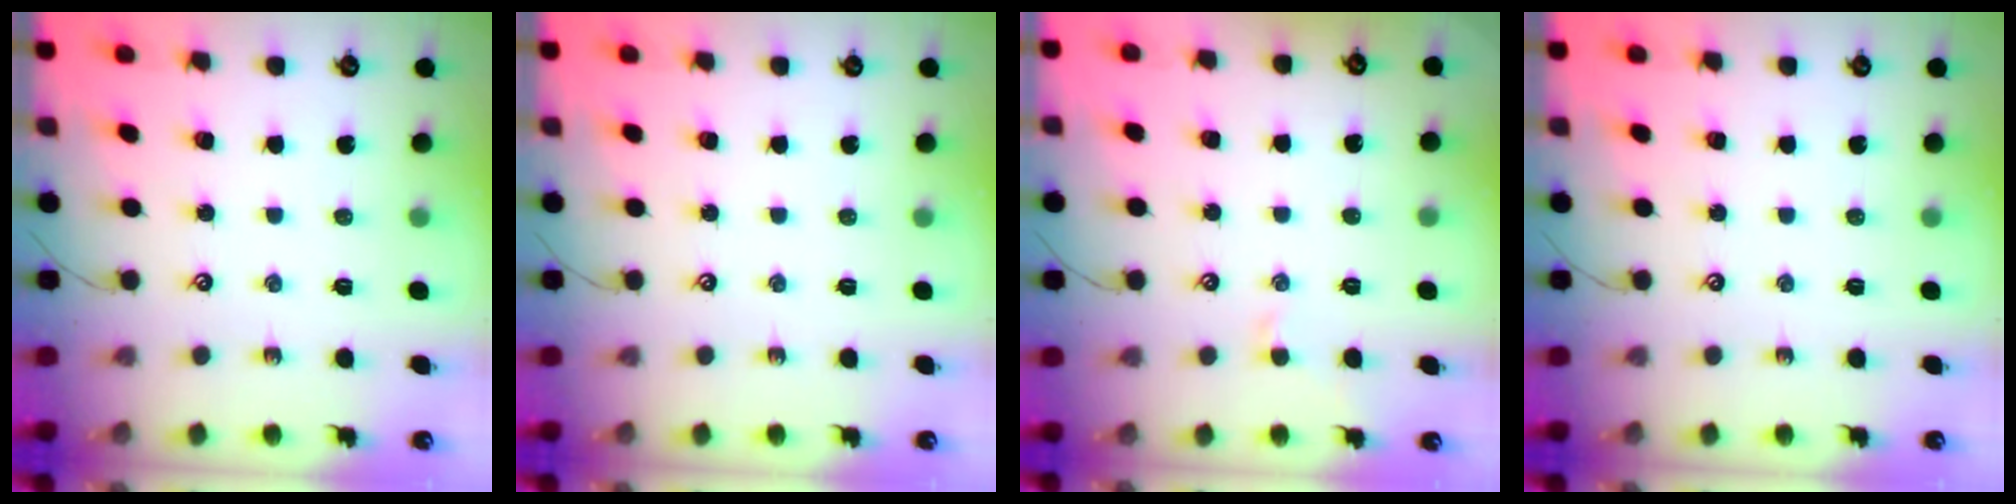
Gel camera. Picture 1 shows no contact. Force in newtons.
{"total": 0.0}
{"total": 0.0}
{"total": 0.0}